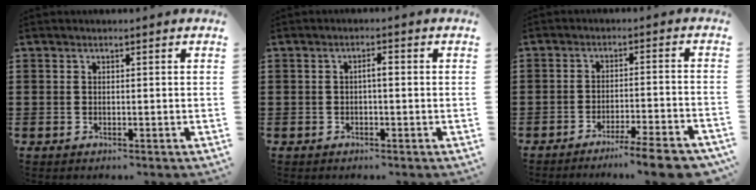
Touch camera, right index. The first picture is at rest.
{"total": 1.5, "force": [-0.2, 0.4, 1.4], "torque": [-0.027, 0.003, -0.005]}
{"total": 6.2, "force": [-5.1, -0.2, 3.6], "torque": [-0.053, -0.009, -0.094]}